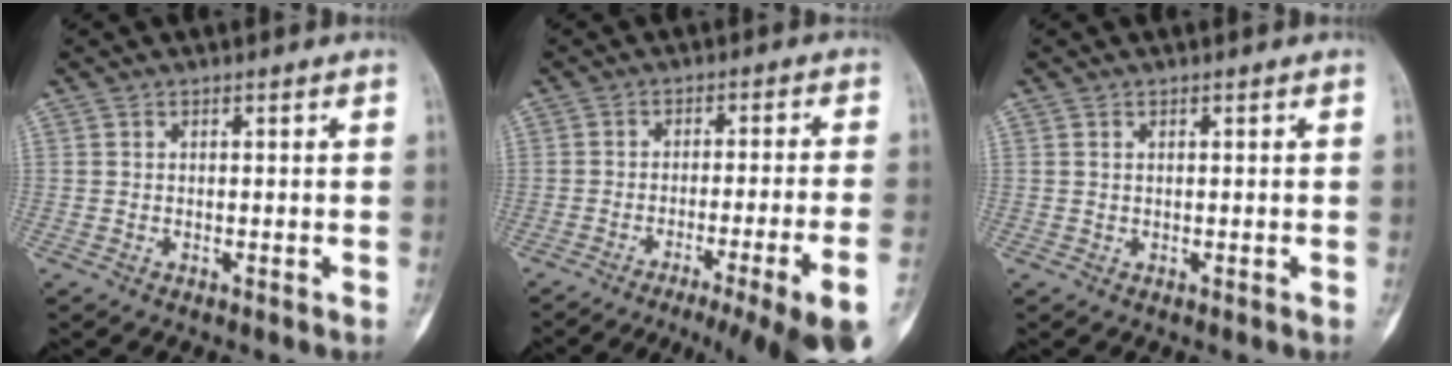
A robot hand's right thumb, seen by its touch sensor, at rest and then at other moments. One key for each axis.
{"total": 17.4, "fx": -10.9, "fy": 0.7, "fz": 13.5, "tx": -0.146, "ty": 0.036, "tz": -0.158}
{"total": 0.0}